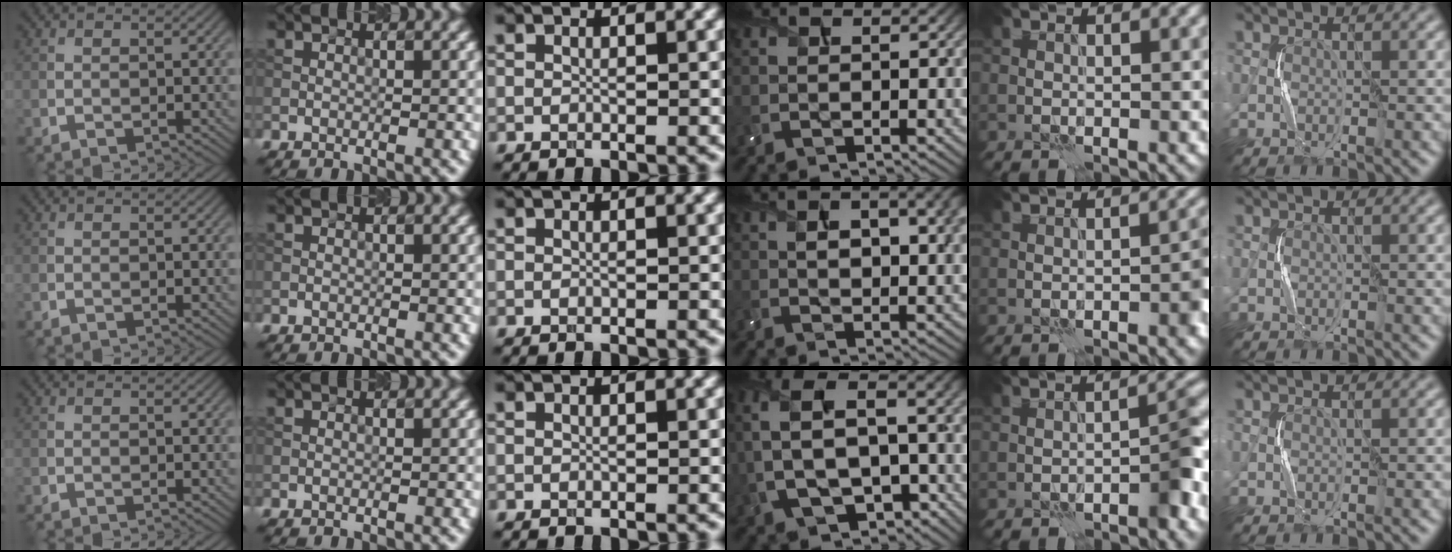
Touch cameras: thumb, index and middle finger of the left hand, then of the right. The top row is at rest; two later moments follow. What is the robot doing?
{"motion": "squeeze", "object": "air blower"}